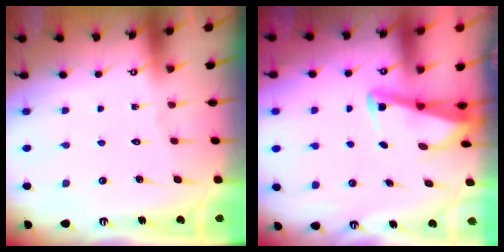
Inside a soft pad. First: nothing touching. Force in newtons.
{"total": 3.0, "press": 3.0, "slide": 0.3}